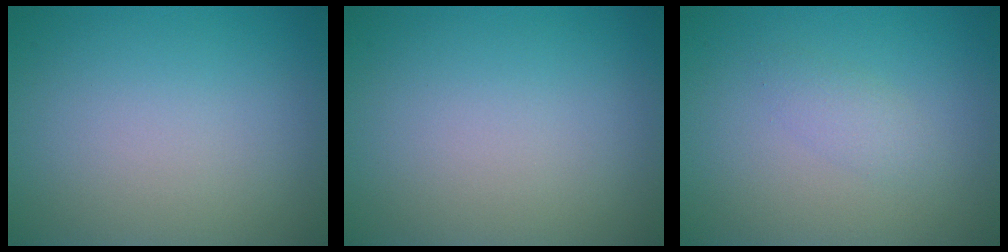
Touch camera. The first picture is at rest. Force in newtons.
{"total": 0.0}
{"total": 1.4, "press": 1.3, "slide": 0.1}